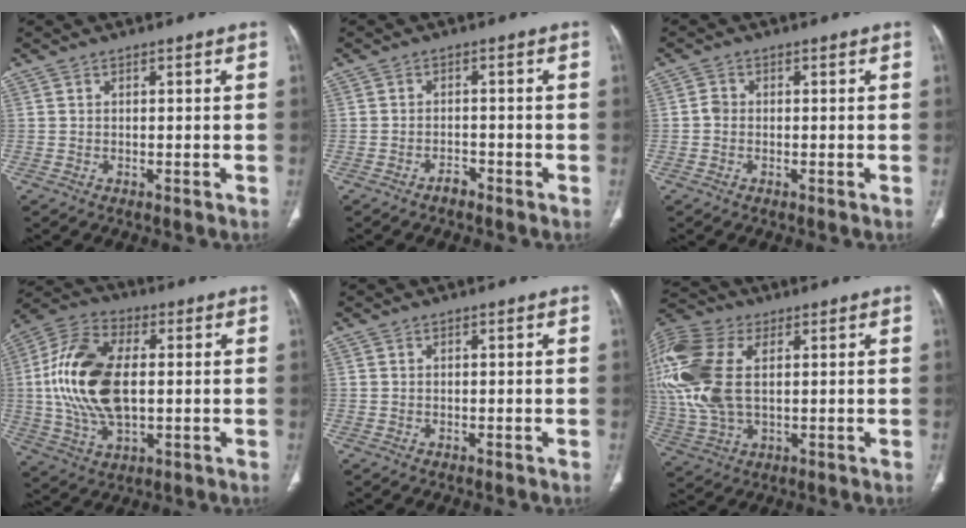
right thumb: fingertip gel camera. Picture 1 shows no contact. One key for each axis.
{"total": 1.6, "fx": -1.4, "fy": 0.7, "fz": 0.5, "tx": -0.011, "ty": 0.007, "tz": -0.024}
{"total": 1.5, "fx": -0.3, "fy": 1.2, "fz": 0.8, "tx": -0.011, "ty": 0.003, "tz": -0.010}
{"total": 18.4, "fx": 0.9, "fy": 10.0, "fz": 15.4, "tx": -0.316, "ty": 0.009, "tz": 0.016}
{"total": 0.0}
{"total": 19.6, "fx": 3.7, "fy": 11.3, "fz": 15.5, "tx": -0.388, "ty": 0.003, "tz": 0.065}